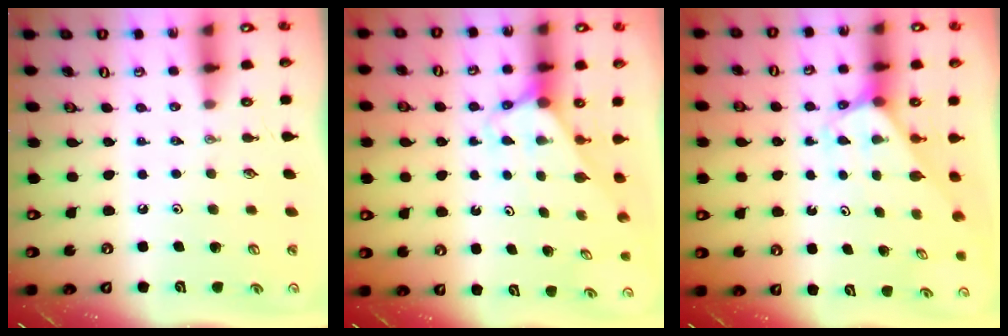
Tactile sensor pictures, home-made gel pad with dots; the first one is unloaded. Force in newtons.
{"total": 2.6, "press": 2.6, "slide": 0.2}
{"total": 2.4, "press": 2.4, "slide": 0.2}